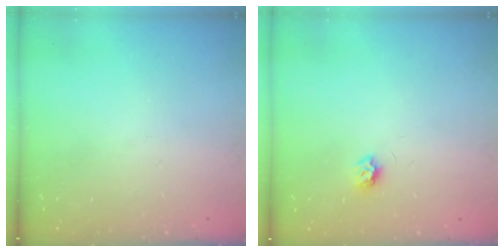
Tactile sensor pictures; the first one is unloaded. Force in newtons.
{"total": 4.6, "press": 4.6, "slide": 0.5}